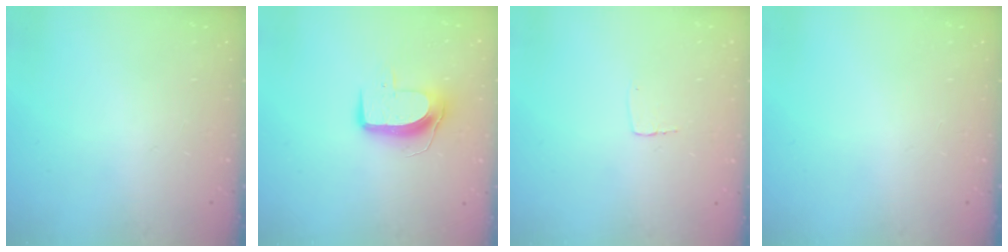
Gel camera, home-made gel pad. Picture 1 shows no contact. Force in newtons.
{"total": 9.5, "press": 9.5, "slide": 0.5}
{"total": 2.7, "press": 2.7, "slide": 0.1}
{"total": 0.0}